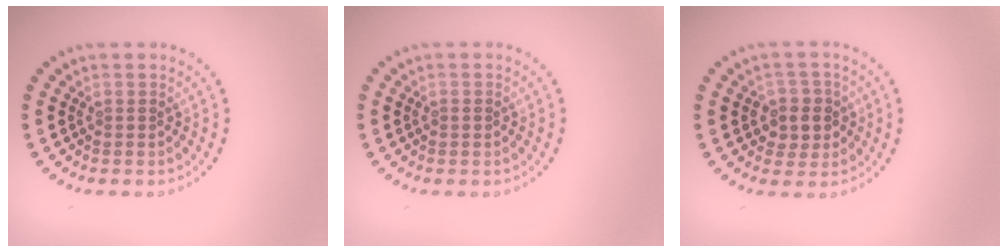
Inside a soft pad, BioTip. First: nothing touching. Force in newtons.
{"total": 0.6, "press": 0.6, "slide": 0.2}
{"total": 2.6, "press": 2.5, "slide": 0.9}